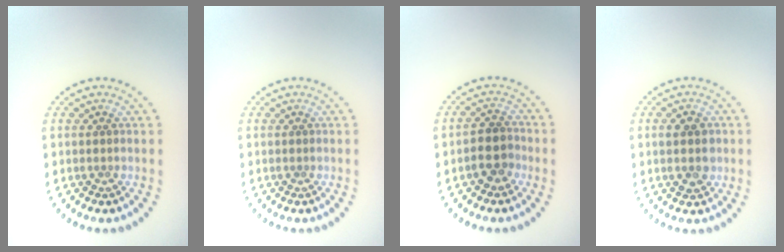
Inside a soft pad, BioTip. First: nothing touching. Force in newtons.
{"total": 0.0}
{"total": 2.7, "press": 2.5, "slide": 1.0}
{"total": 2.7, "press": 2.7, "slide": 0.1}